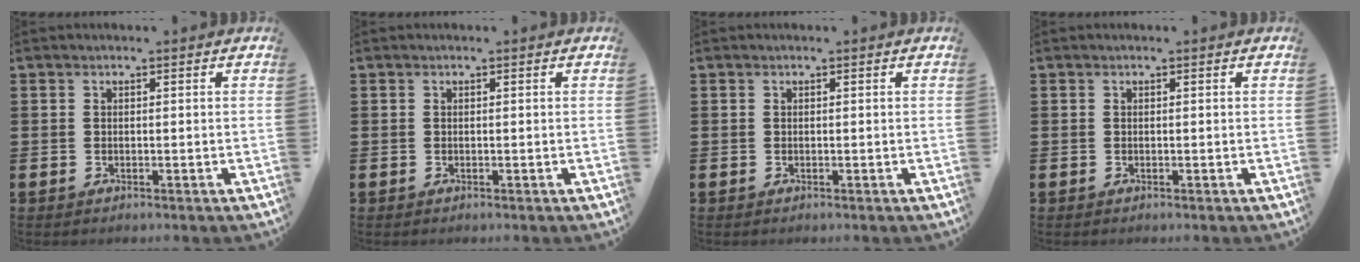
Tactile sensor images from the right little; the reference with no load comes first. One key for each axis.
{"total": 0.0}
{"total": 0.0}
{"total": 0.0}